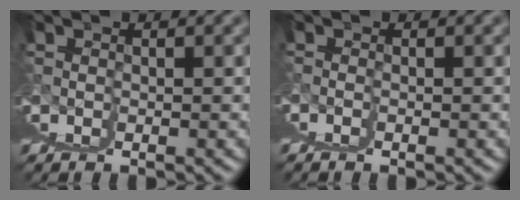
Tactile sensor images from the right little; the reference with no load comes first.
{"total": 0.7, "force": [0.1, -0.7, 0.0], "torque": [0.004, 0.007, 0.003]}